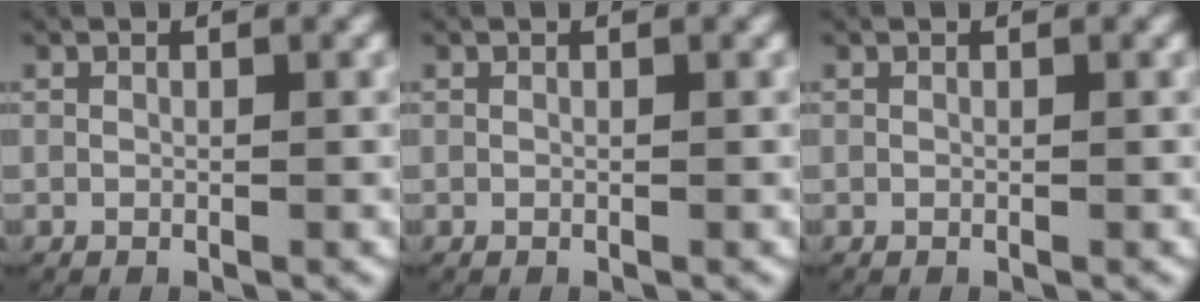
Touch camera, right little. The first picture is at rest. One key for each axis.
{"total": 0.0}
{"total": 0.0}